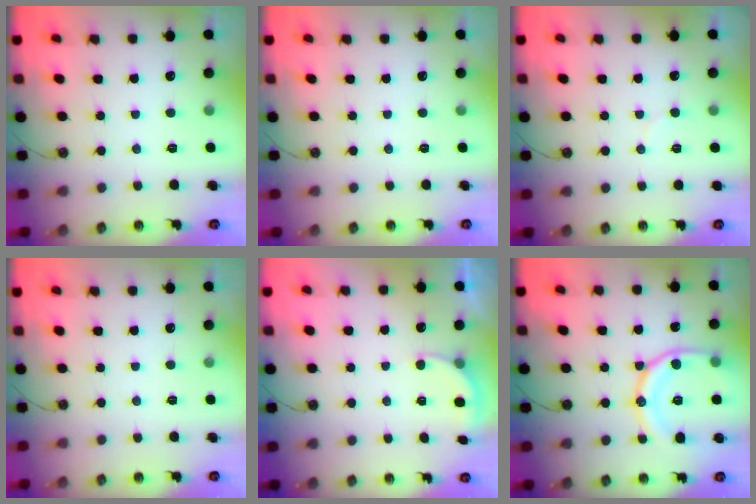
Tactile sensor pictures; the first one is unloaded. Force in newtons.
{"total": 0.0}
{"total": 2.7, "press": 2.7, "slide": 0.2}
{"total": 0.0}
{"total": 2.5, "press": 2.3, "slide": 1.1}
{"total": 16.9, "press": 16.8, "slide": 1.9}